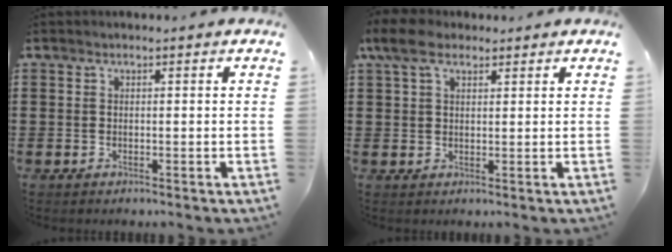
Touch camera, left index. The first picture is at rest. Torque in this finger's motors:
{"motor_torque": [2.14, 0.00, 0.91, 0.21]}